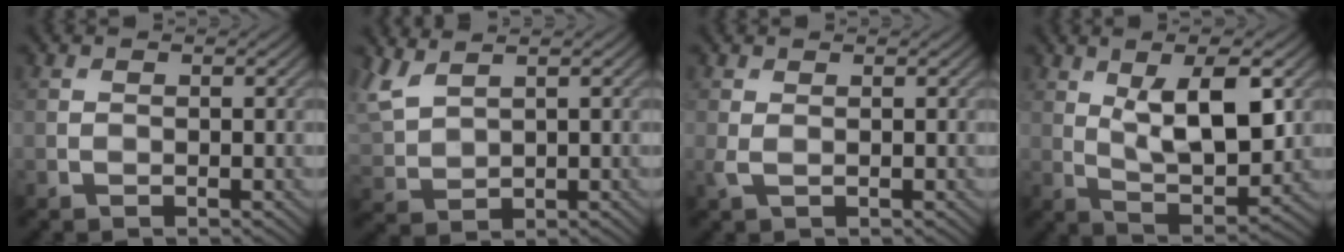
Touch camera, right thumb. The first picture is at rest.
{"total": 4.9, "force": [3.5, 1.9, 2.9], "torque": [-0.089, 0.009, 0.076]}
{"total": 1.1, "force": [0.4, 0.2, 1.0], "torque": [-0.029, 0.004, 0.008]}
{"total": 10.1, "force": [2.9, 4.0, 8.8], "torque": [-0.157, -0.003, 0.051]}